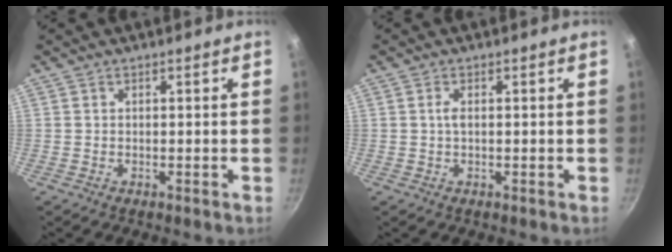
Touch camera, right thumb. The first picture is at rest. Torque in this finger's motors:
{"motor_torque": [0.10, 0.06, 0.51, 0.08, -0.02]}